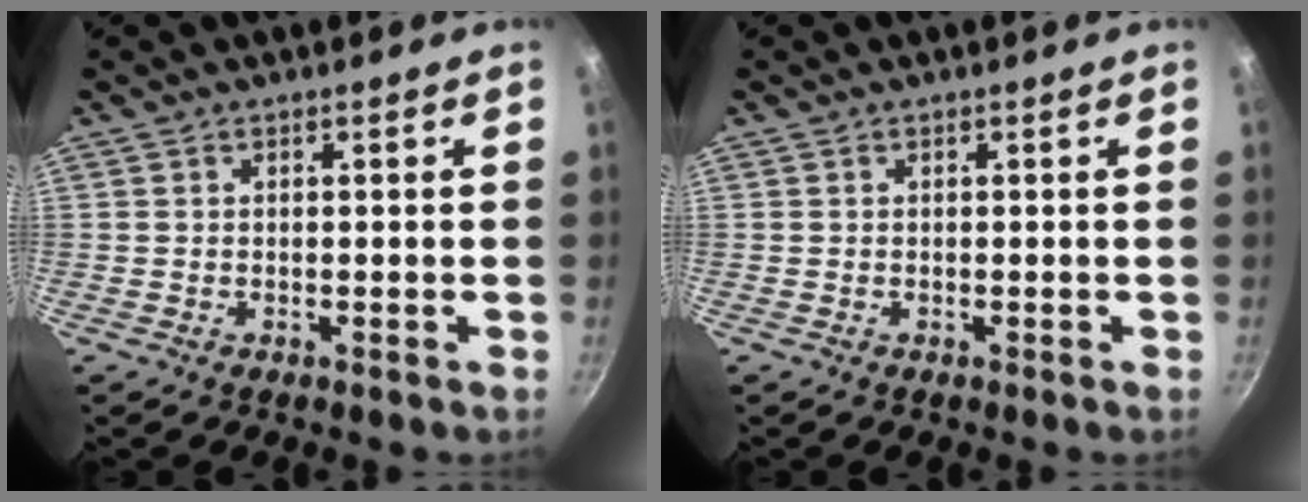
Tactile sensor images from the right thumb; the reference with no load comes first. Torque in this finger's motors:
{"motor_torque": [-0.03, 0.03, 0.13, -0.18, 0.00]}